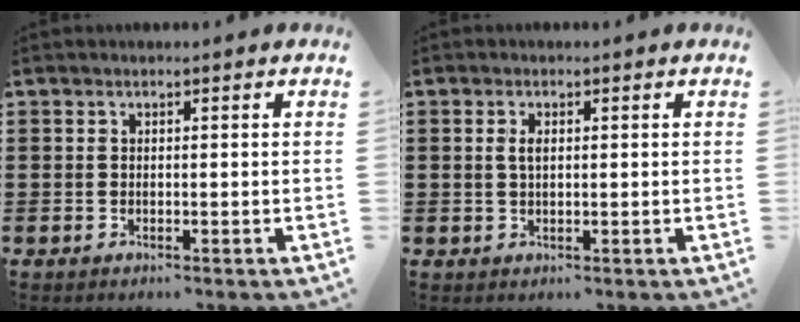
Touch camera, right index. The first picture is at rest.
{"total": 1.9, "force": [0.4, 0.8, 1.7], "torque": [-0.036, 0.005, 0.005]}